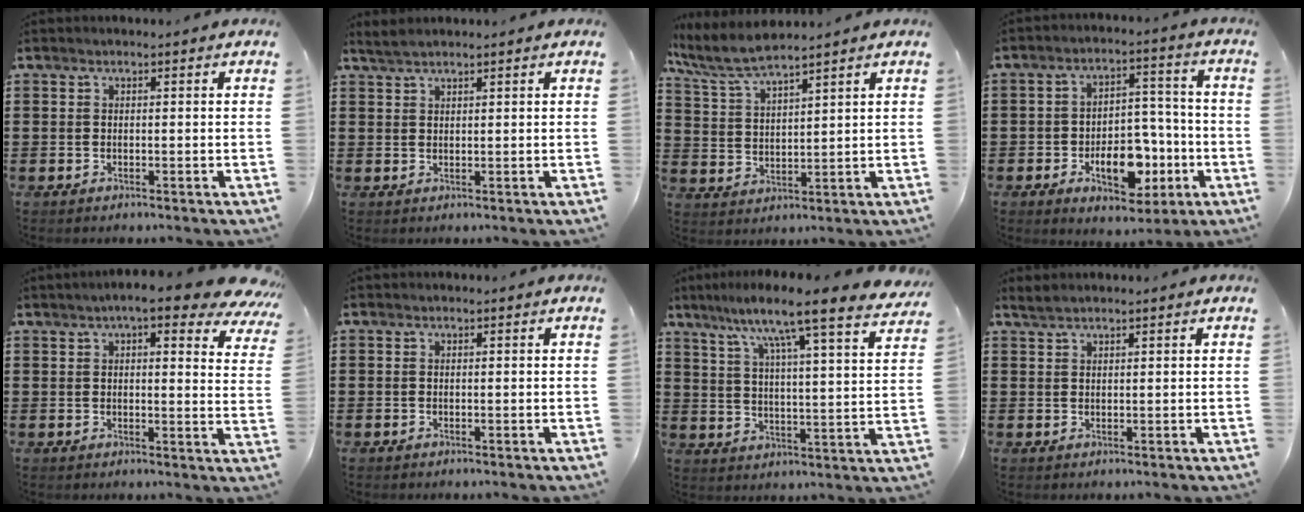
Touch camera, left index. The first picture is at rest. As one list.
[{"total": 1.7, "force": [1.5, 0.1, 0.8], "torque": [-0.018, 0.000, 0.029]}, {"total": 6.0, "force": [5.3, 0.5, 2.7], "torque": [-0.073, -0.022, 0.094]}, {"total": 9.9, "force": [-3.5, 5.7, 7.3], "torque": [-0.107, 0.012, -0.055]}, {"total": 7.5, "force": [5.8, 0.8, 4.7], "torque": [-0.082, -0.018, 0.099]}, {"total": 0.0}, {"total": 9.3, "force": [7.9, -0.7, 4.9], "torque": [-0.105, -0.063, 0.118]}, {"total": 1.5, "force": [1.4, 0.1, 0.7], "torque": [-0.016, 0.001, 0.026]}]